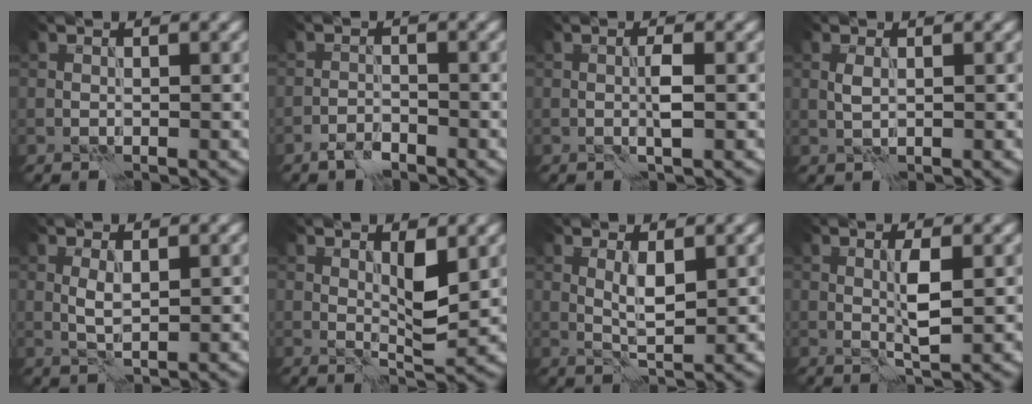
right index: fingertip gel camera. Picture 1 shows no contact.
{"total": 1.8, "force": [-1.4, 0.6, 0.8], "torque": [-0.014, 0.004, -0.030]}
{"total": 1.5, "force": [-0.1, 0.1, 1.5], "torque": [-0.029, 0.003, -0.002]}
{"total": 0.9, "force": [0.2, 0.3, 0.8], "torque": [-0.023, 0.002, 0.006]}
{"total": 1.6, "force": [0.4, 0.4, 1.5], "torque": [-0.037, 0.000, 0.011]}
{"total": 3.0, "force": [1.1, 0.8, 2.7], "torque": [-0.047, -0.008, 0.020]}
{"total": 2.4, "force": [0.7, 0.5, 2.2], "torque": [-0.046, -0.004, 0.017]}
{"total": 2.5, "force": [0.4, 0.4, 2.5], "torque": [-0.048, -0.001, 0.009]}